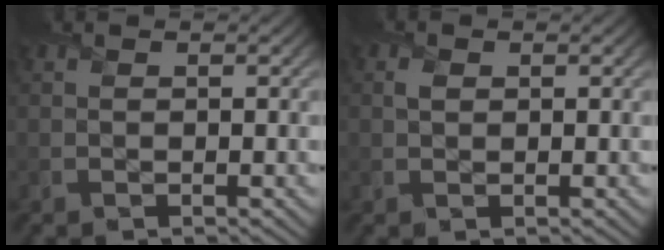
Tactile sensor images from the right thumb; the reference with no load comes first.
{"total": 0.7, "force": [0.2, 0.6, 0.2], "torque": [-0.004, -0.004, 0.005]}